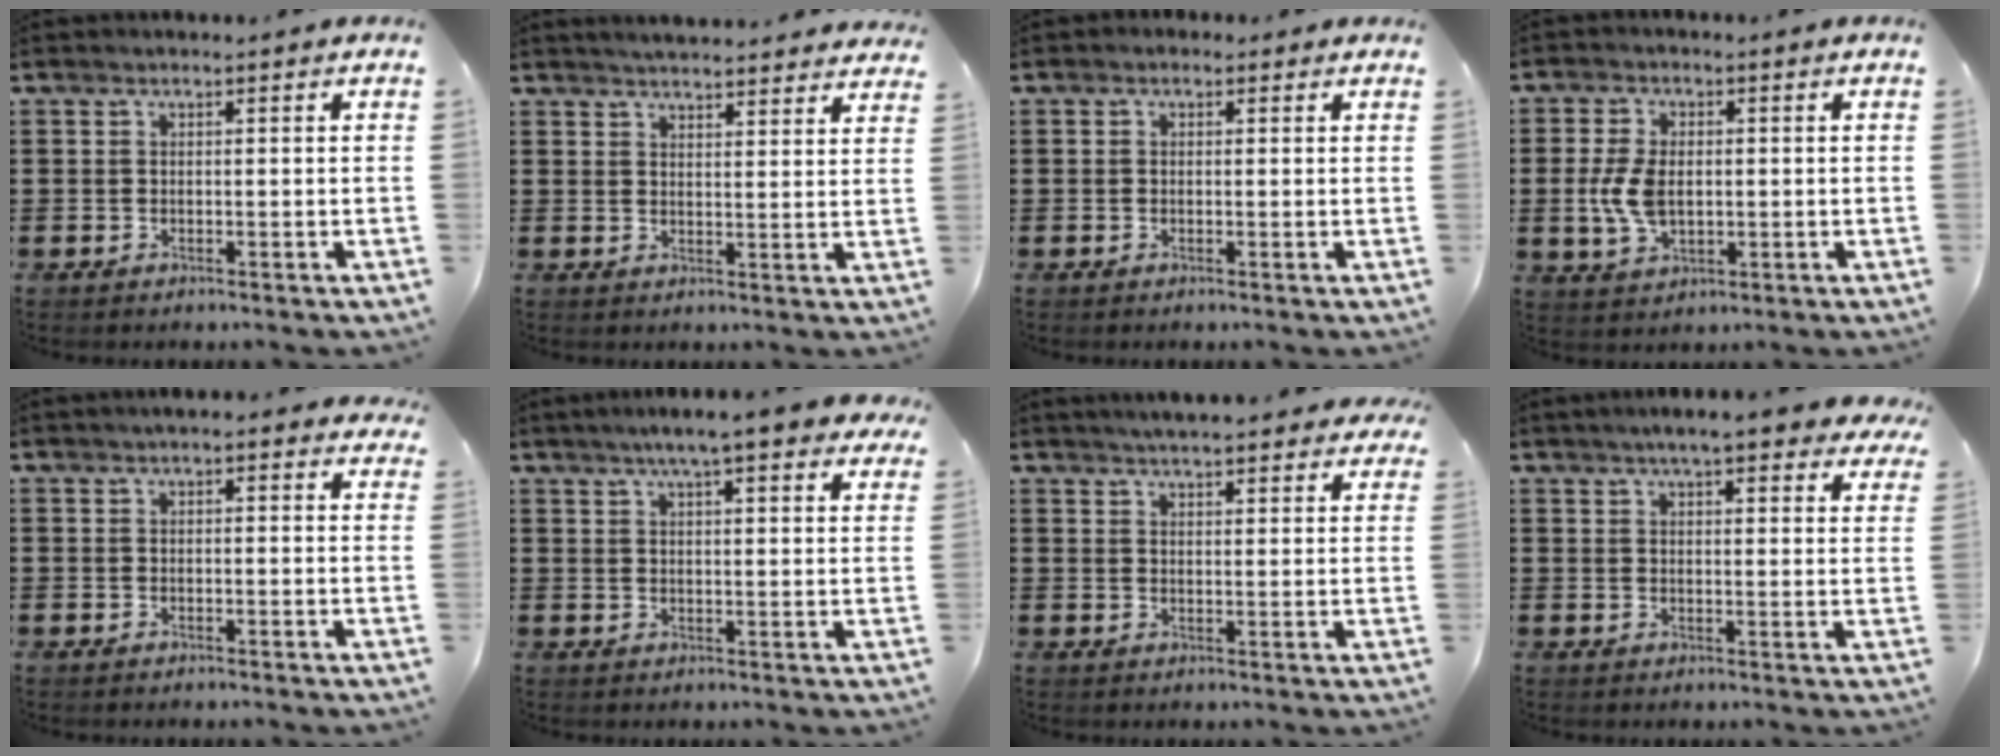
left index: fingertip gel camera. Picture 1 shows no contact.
{"total": 3.3, "force": [3.3, -0.2, 0.3], "torque": [-0.016, -0.014, 0.059]}
{"total": 0.8, "force": [0.0, 0.6, 0.4], "torque": [-0.009, 0.004, -0.001]}
{"total": 6.4, "force": [0.0, 3.9, 5.1], "torque": [-0.135, -0.002, -0.010]}
{"total": 1.6, "force": [1.1, 0.6, 1.0], "torque": [-0.022, 0.007, 0.020]}
{"total": 6.2, "force": [5.0, 0.4, 3.6], "torque": [-0.075, -0.006, 0.086]}
{"total": 3.9, "force": [3.8, 0.4, 0.8], "torque": [-0.028, -0.008, 0.070]}
{"total": 5.6, "force": [4.6, 0.8, 3.0], "torque": [-0.064, -0.007, 0.081]}